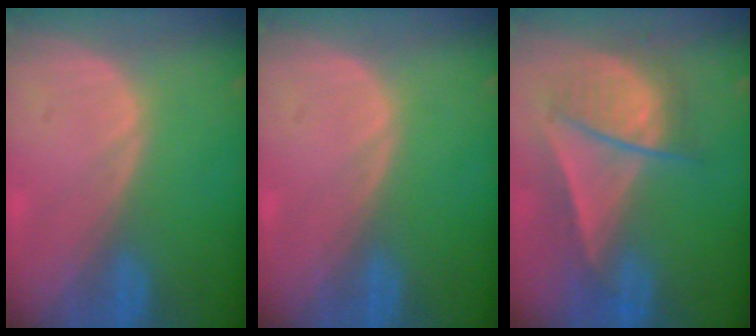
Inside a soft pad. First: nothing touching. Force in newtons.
{"total": 0.0}
{"total": 7.4, "press": 7.2, "slide": 1.6}